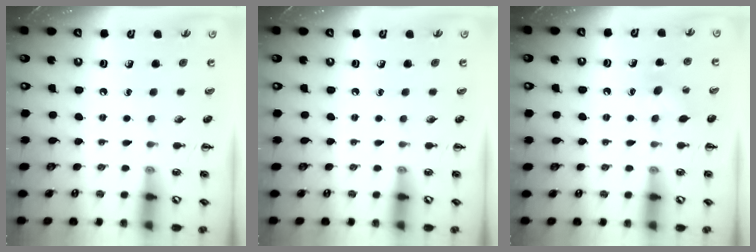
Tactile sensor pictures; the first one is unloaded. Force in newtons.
{"total": 0.0}
{"total": 5.5, "press": 5.3, "slide": 1.3}